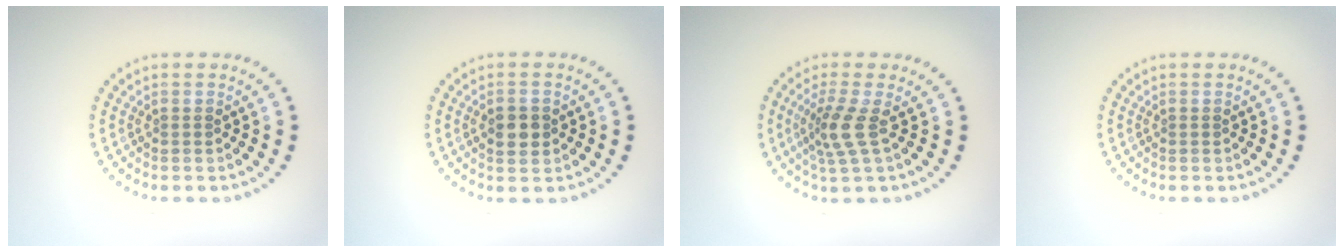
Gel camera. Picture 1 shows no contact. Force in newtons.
{"total": 2.6, "press": 2.6, "slide": 0.1}
{"total": 2.9, "press": 2.1, "slide": 2.1}
{"total": 0.0}